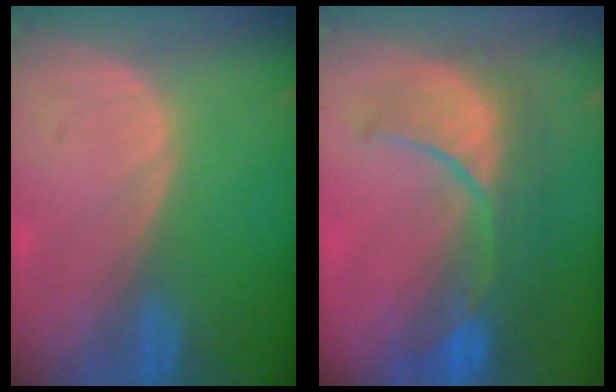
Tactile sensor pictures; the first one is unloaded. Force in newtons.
{"total": 10.4, "press": 9.2, "slide": 5.0}